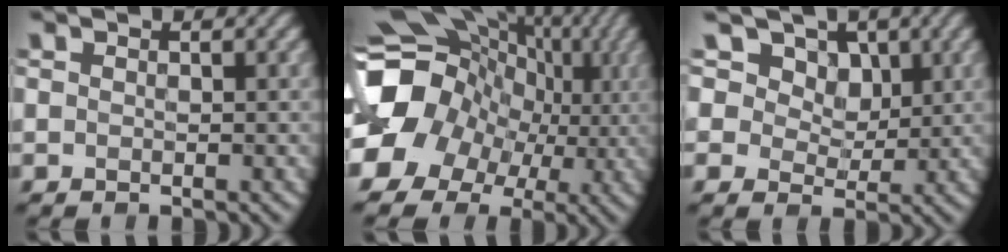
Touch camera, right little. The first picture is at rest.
{"total": 14.6, "force": [-0.6, 12.6, 7.3], "torque": [-0.142, -0.006, -0.028]}
{"total": 12.9, "force": [7.1, 8.7, 6.4], "torque": [-0.120, 0.033, 0.097]}